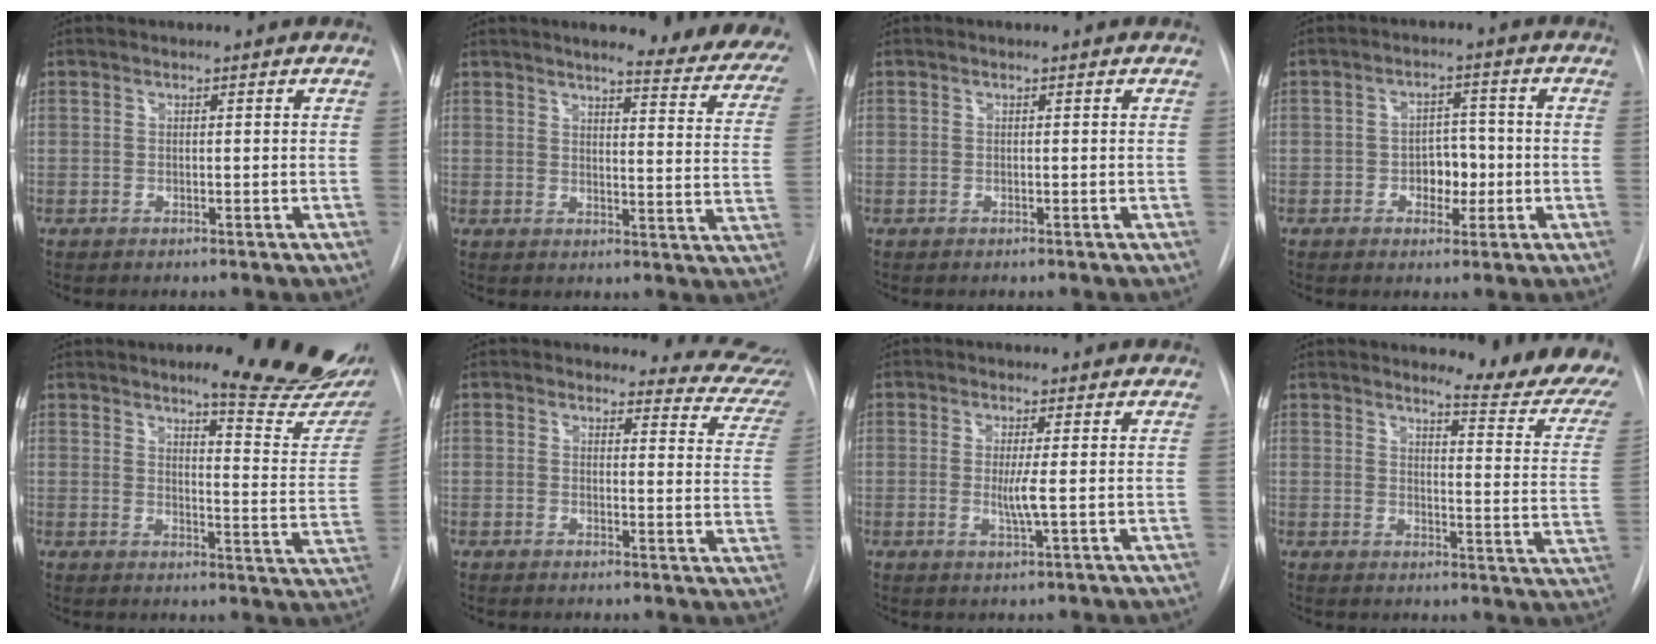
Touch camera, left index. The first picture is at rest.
{"total": 19.9, "force": [18.2, 2.2, 7.8], "torque": [-0.081, -0.090, 0.190]}
{"total": 0.0}
{"total": 4.6, "force": [-1.1, 3.1, 3.3], "torque": [-0.043, 0.010, -0.014]}
{"total": 17.4, "force": [13.8, 2.6, 10.3], "torque": [-0.114, -0.053, 0.158]}
{"total": 10.9, "force": [10.7, 2.1, -0.1], "torque": [0.043, -0.090, 0.076]}
{"total": 2.9, "force": [0.0, -0.3, 2.8], "torque": [-0.061, -0.007, 0.000]}
{"total": 14.3, "force": [13.6, -0.3, 4.5], "torque": [-0.054, -0.122, 0.141]}